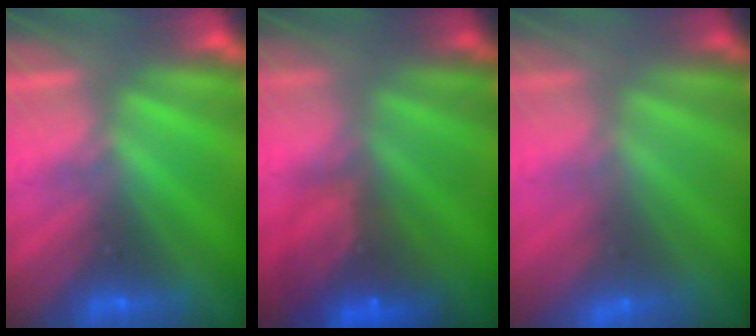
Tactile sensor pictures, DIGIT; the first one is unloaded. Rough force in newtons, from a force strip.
{"total": 7.4}
{"total": 3.0}